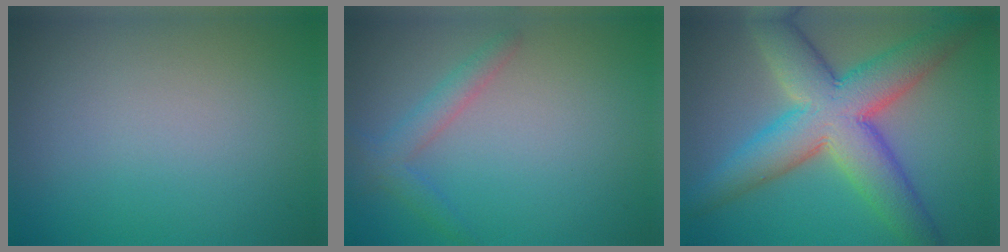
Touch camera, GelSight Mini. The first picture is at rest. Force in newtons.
{"total": 2.2, "press": 2.2, "slide": 0.0}
{"total": 10.0, "press": 10.0, "slide": 0.5}